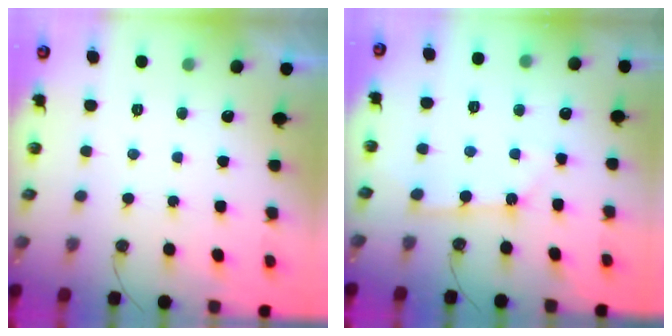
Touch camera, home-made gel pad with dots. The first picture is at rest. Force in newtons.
{"total": 2.3, "press": 2.3, "slide": 0.2}